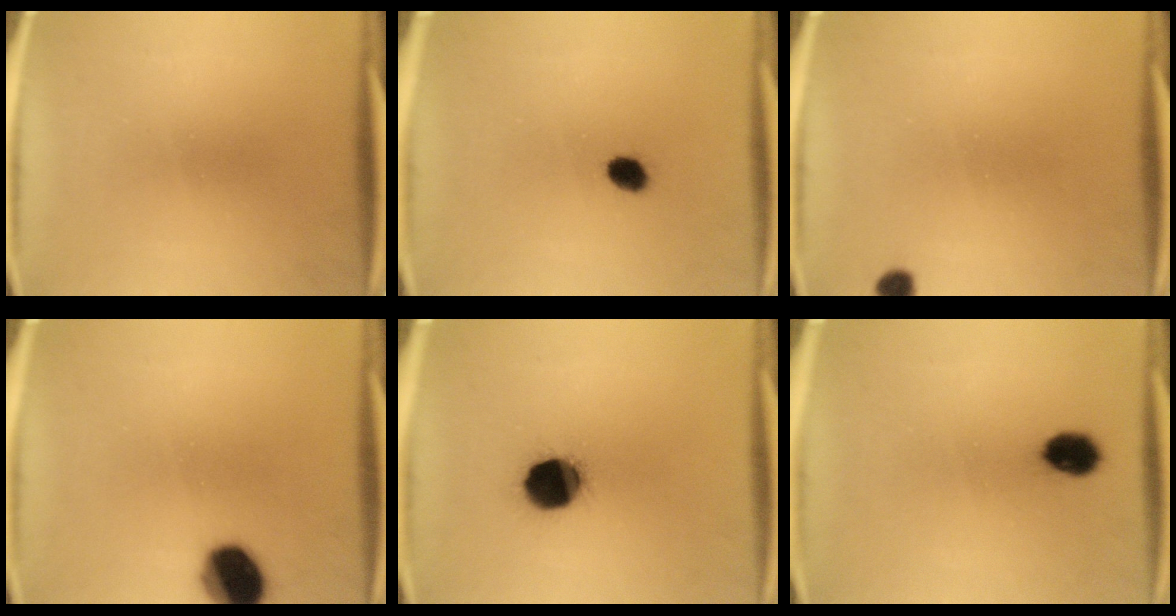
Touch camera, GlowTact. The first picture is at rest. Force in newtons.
{"total": 3.6}
{"total": 1.8}
{"total": 10.9}
{"total": 13.2}
{"total": 5.0}